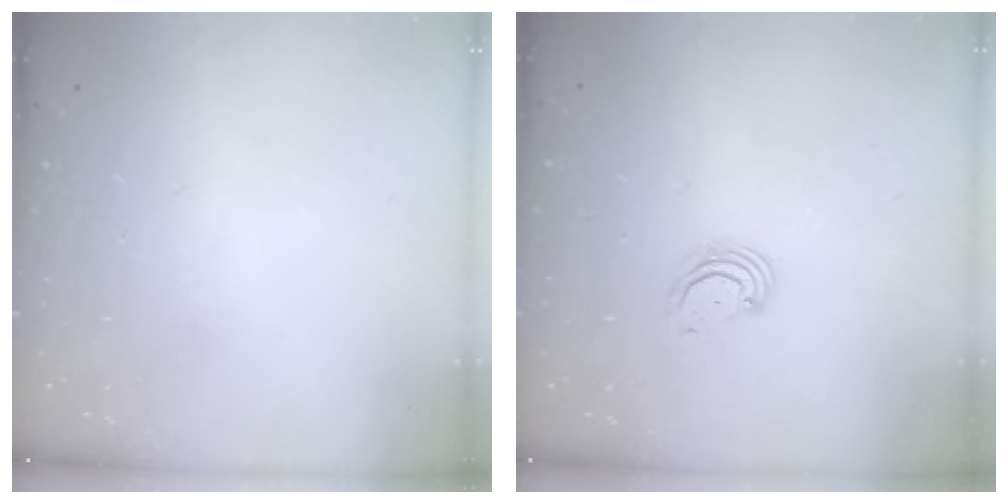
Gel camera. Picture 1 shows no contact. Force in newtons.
{"total": 3.2, "press": 3.2, "slide": 0.5}